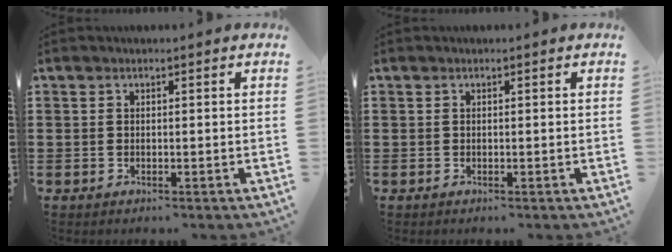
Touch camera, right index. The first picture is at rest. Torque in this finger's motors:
{"motor_torque": [0.08, 0.48, 0.00, 0.00]}